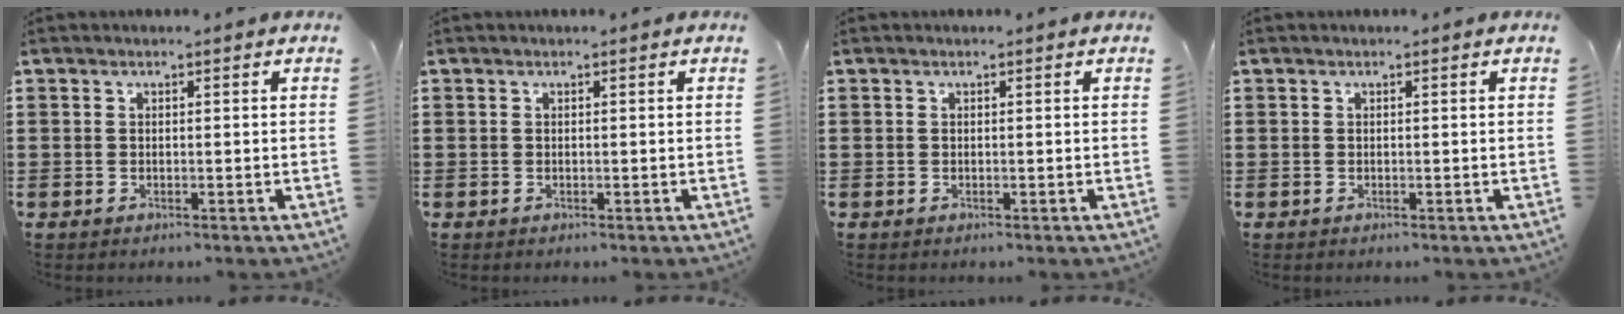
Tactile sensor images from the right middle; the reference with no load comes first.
{"total": 0.0}
{"total": 0.0}
{"total": 0.0}